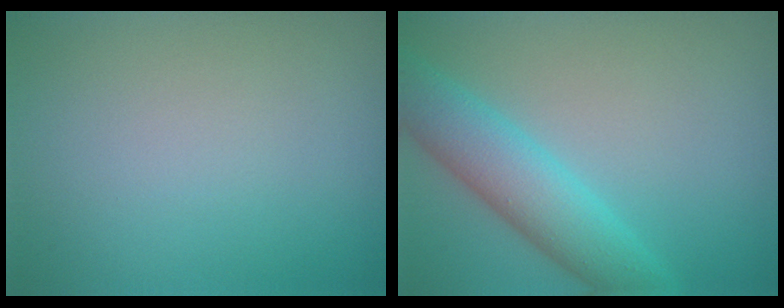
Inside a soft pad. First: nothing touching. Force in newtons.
{"total": 5.6, "press": 5.6, "slide": 0.2}